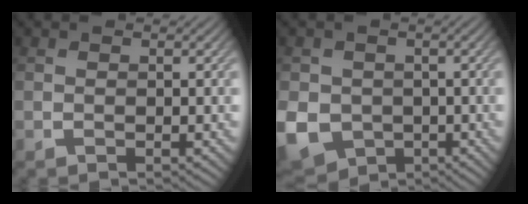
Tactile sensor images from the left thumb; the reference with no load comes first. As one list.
[{"total": 9.4, "force": [-2.4, 7.9, 4.5], "torque": [-0.128, -0.040, -0.050]}]